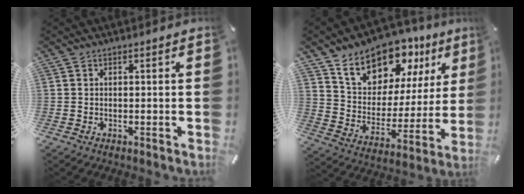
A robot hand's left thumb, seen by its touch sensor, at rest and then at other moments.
{"total": 15.4, "force": [12.0, 8.8, 3.9], "torque": [-0.075, -0.101, 0.217]}